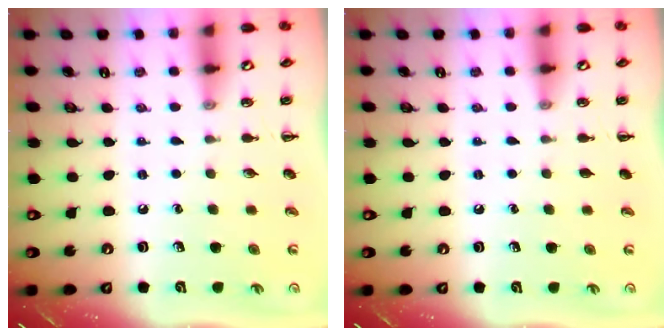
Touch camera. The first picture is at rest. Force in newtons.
{"total": 0.0}